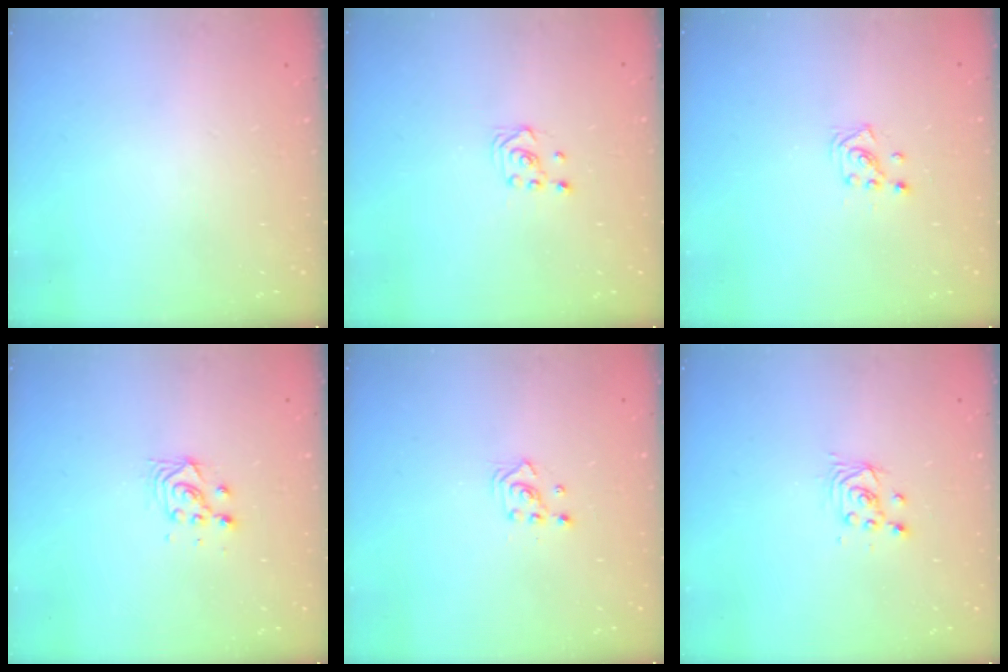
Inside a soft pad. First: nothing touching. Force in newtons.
{"total": 2.7, "press": 2.4, "slide": 1.2}
{"total": 2.0, "press": 1.9, "slide": 0.8}
{"total": 4.0, "press": 3.8, "slide": 1.1}
{"total": 2.4, "press": 2.4, "slide": 0.3}
{"total": 2.5, "press": 2.5, "slide": 0.1}